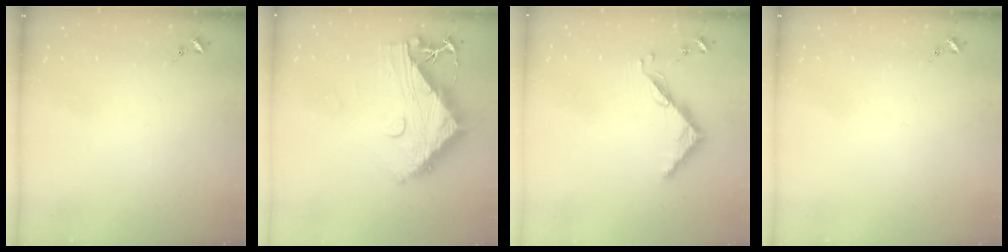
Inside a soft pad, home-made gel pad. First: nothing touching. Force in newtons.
{"total": 14.5, "press": 14.4, "slide": 1.6}
{"total": 7.6, "press": 7.5, "slide": 0.6}
{"total": 0.0}